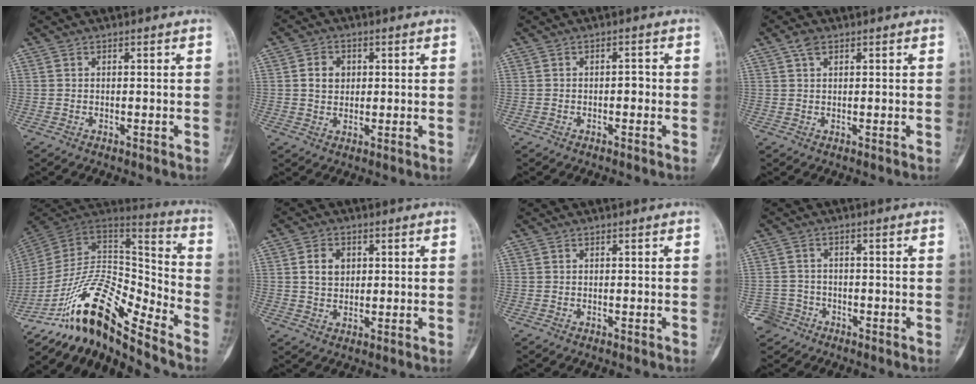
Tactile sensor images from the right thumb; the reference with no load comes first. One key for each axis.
{"total": 4.4, "fx": 0.8, "fy": 3.6, "fz": 2.3, "tx": -0.019, "ty": 0.000, "tz": 0.012}
{"total": 3.2, "fx": -0.7, "fy": 1.9, "fz": 2.4, "tx": -0.020, "ty": 0.013, "tz": -0.015}
{"total": 2.3, "fx": 1.3, "fy": 1.3, "fz": 1.4, "tx": -0.024, "ty": 0.002, "tz": 0.025}
{"total": 19.4, "fx": -14.3, "fy": 5.6, "fz": 11.8, "tx": -0.184, "ty": 0.114, "tz": -0.250}
{"total": 4.9, "fx": 1.2, "fy": 3.8, "fz": 2.9, "tx": -0.032, "ty": -0.005, "tz": 0.021}
{"total": 0.0}
{"total": 4.4, "fx": -2.7, "fy": 3.5, "fz": -0.1, "tx": 0.016, "ty": 0.018, "tz": -0.050}